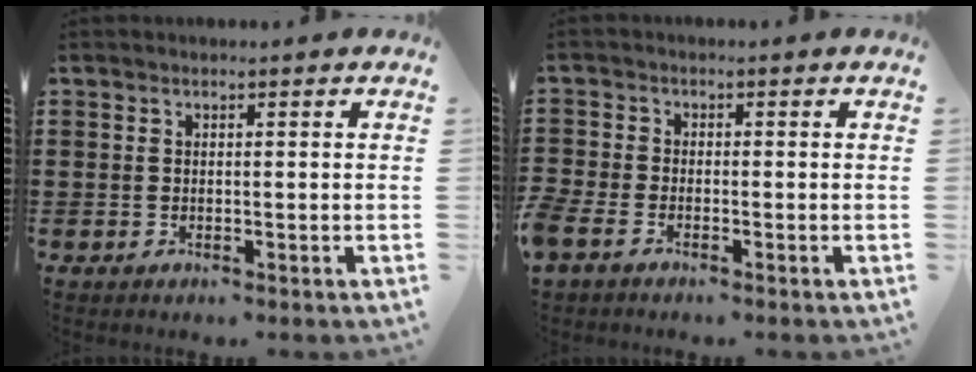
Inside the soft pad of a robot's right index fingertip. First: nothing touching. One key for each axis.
{"total": 1.7, "fx": -1.4, "fy": 0.5, "fz": 0.7, "tx": -0.036, "ty": -0.006, "tz": -0.035}